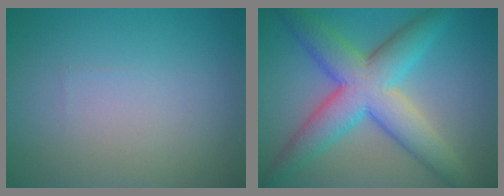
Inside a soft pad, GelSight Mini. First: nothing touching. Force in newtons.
{"total": 8.5, "press": 8.5, "slide": 0.3}